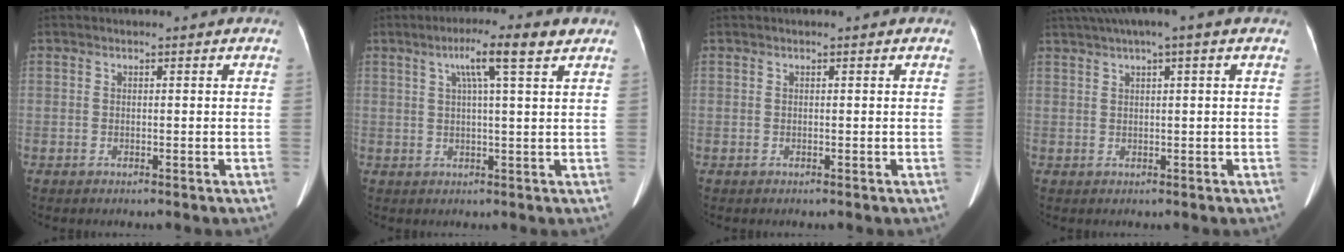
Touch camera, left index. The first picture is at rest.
{"total": 6.9, "force": [3.6, -0.2, 5.9], "torque": [-0.103, 0.015, 0.055]}
{"total": 0.0}
{"total": 6.4, "force": [4.1, -0.2, 4.9], "torque": [-0.085, 0.035, 0.067]}